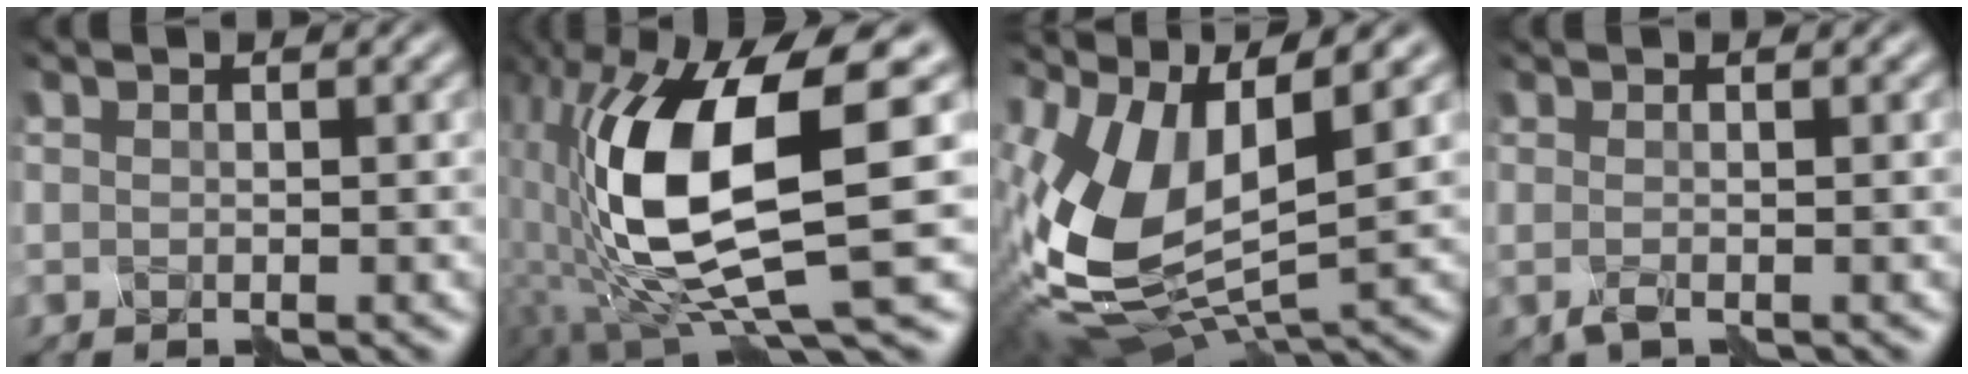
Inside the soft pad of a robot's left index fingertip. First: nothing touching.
{"total": 13.0, "force": [-0.5, 4.2, 12.3], "torque": [-0.240, -0.001, -0.013]}
{"total": 11.4, "force": [2.0, 5.2, 9.9], "torque": [-0.230, -0.012, 0.047]}
{"total": 1.8, "force": [-0.2, 0.3, 1.7], "torque": [-0.028, 0.004, -0.007]}